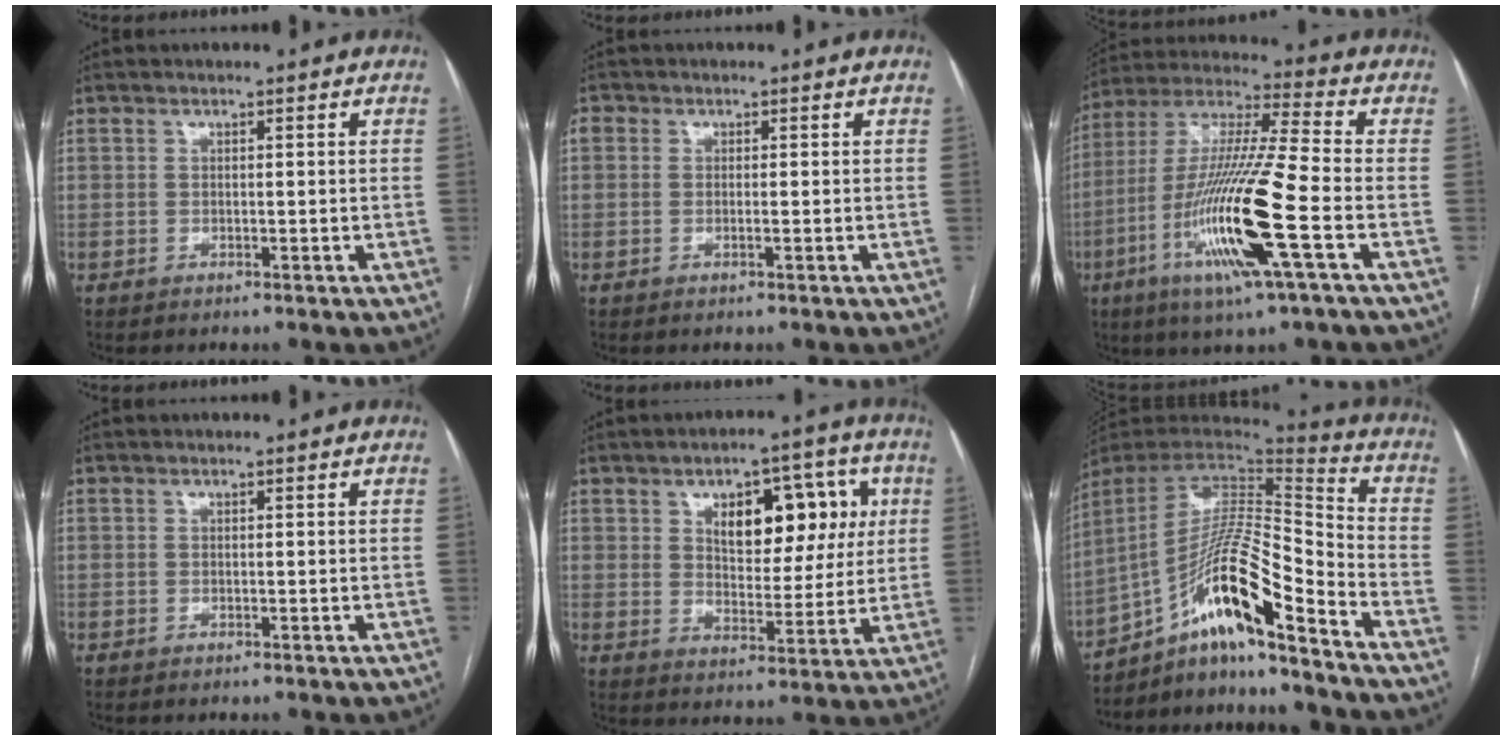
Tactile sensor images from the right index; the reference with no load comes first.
{"total": 1.6, "force": [0.0, 1.0, 1.3], "torque": [-0.028, 0.007, 0.000]}
{"total": 18.8, "force": [-6.3, 0.2, 17.7], "torque": [-0.367, -0.021, -0.123]}
{"total": 0.0}
{"total": 12.1, "force": [4.1, 6.2, 9.5], "torque": [-0.123, 0.025, 0.065]}
{"total": 17.0, "force": [-10.9, 0.8, 13.0], "torque": [-0.246, 0.011, -0.192]}